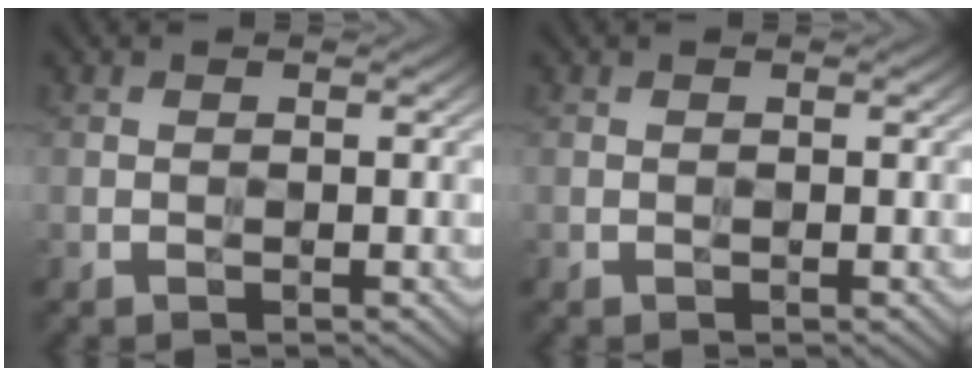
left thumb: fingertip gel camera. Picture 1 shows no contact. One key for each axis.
{"total": 0.0}